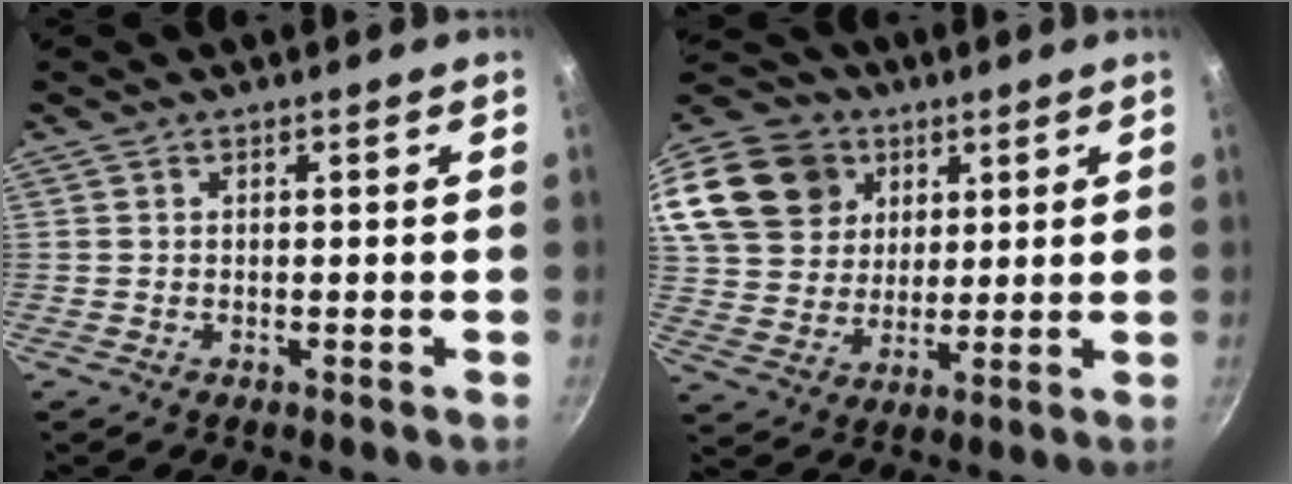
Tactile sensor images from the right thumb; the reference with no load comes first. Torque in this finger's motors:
{"motor_torque": [0.42, 3.19, 0.45, -0.23, 0.10]}